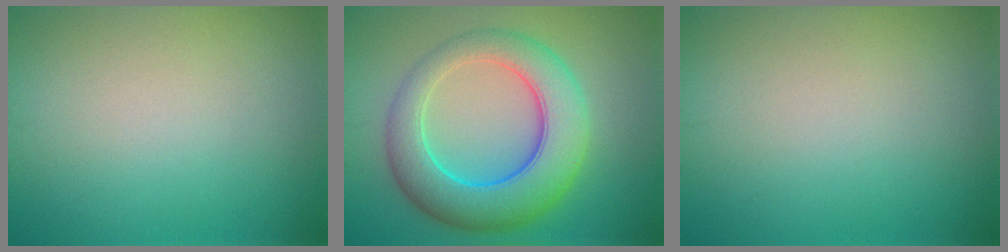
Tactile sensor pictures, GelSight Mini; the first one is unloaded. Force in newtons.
{"total": 8.7, "press": 8.7, "slide": 0.2}
{"total": 0.0}